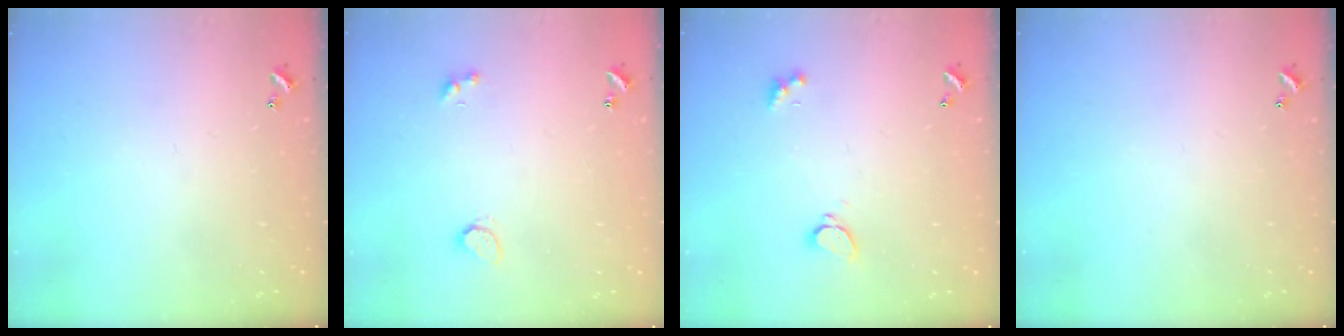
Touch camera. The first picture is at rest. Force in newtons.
{"total": 2.3, "press": 2.3, "slide": 0.5}
{"total": 1.7, "press": 1.7, "slide": 0.3}
{"total": 0.0}